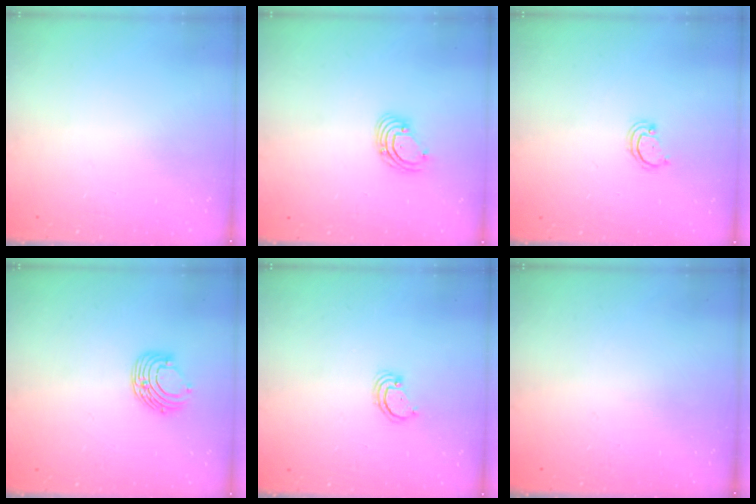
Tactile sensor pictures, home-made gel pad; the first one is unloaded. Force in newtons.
{"total": 3.7, "press": 3.7, "slide": 0.4}
{"total": 2.4, "press": 2.4, "slide": 0.2}
{"total": 8.2, "press": 8.2, "slide": 0.8}
{"total": 2.5, "press": 2.5, "slide": 0.2}
{"total": 0.0}